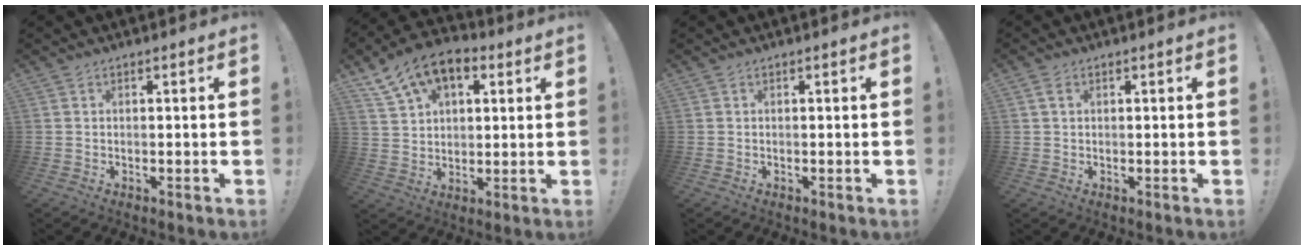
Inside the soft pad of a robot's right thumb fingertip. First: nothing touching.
{"total": 12.6, "force": [6.6, 8.0, 7.2], "torque": [-0.128, -0.025, 0.129]}
{"total": 0.0}
{"total": 1.5, "force": [0.7, 0.8, 1.1], "torque": [-0.018, 0.002, 0.011]}